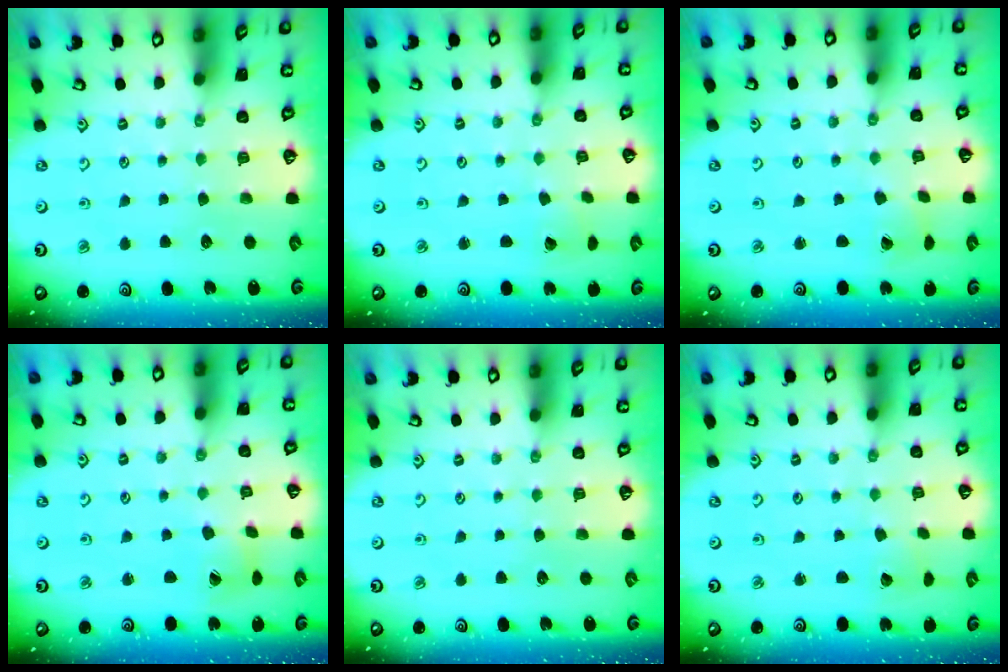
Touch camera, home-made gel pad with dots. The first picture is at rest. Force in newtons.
{"total": 1.8, "press": 1.8, "slide": 0.2}
{"total": 1.2, "press": 1.2, "slide": 0.1}
{"total": 4.7, "press": 4.7, "slide": 0.5}
{"total": 0.0}
{"total": 1.8, "press": 1.8, "slide": 0.2}